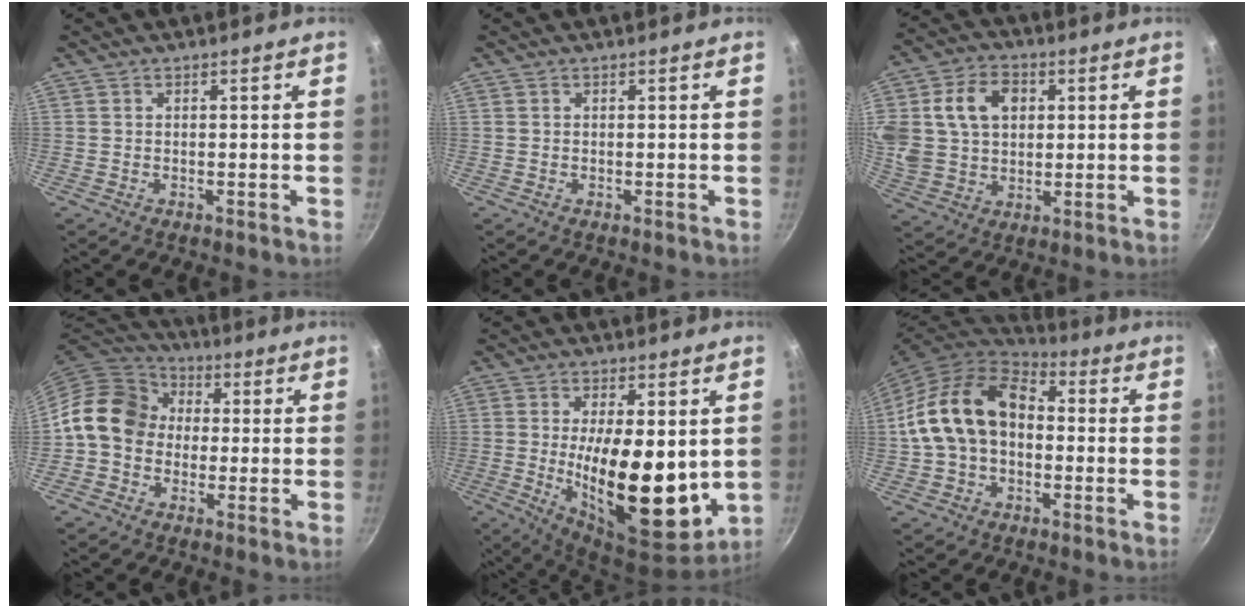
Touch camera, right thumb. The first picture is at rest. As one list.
[{"total": 0.0}, {"total": 17.6, "force": [4.2, 13.4, 10.6], "torque": [-0.206, 0.018, 0.077]}, {"total": 12.3, "force": [0.5, 10.4, 6.6], "torque": [-0.076, 0.025, -0.014]}, {"total": 18.4, "force": [0.0, 7.7, 16.7], "torque": [-0.243, -0.029, 0.007]}, {"total": 16.1, "force": [0.1, 11.6, 11.3], "torque": [-0.183, 0.043, -0.010]}]